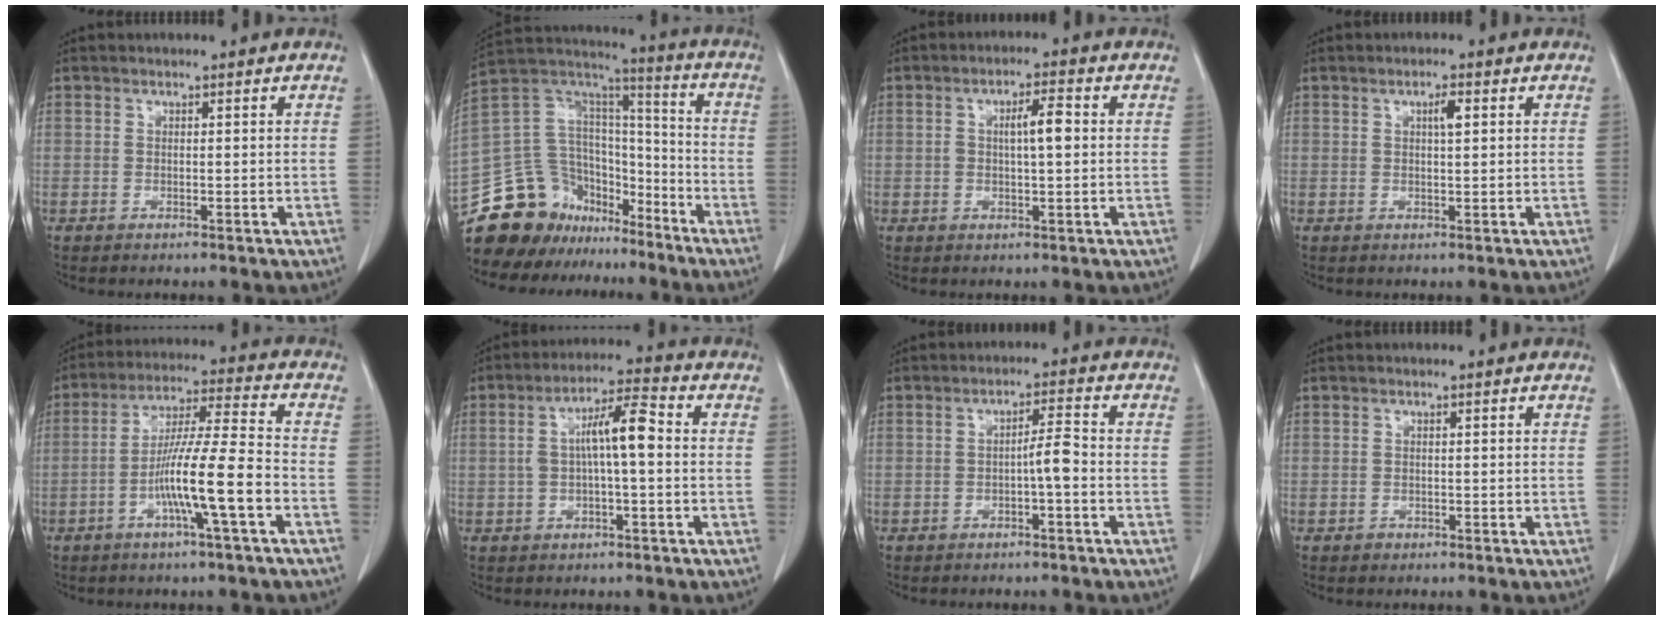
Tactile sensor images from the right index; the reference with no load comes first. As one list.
[{"total": 20.3, "force": [-16.1, 11.2, 5.4], "torque": [-0.118, 0.075, -0.265]}, {"total": 4.7, "force": [0.5, 0.9, 4.5], "torque": [-0.078, 0.008, 0.006]}, {"total": 2.0, "force": [0.7, 0.3, 1.8], "torque": [-0.032, 0.001, 0.011]}, {"total": 11.5, "force": [-4.0, -0.5, 10.7], "torque": [-0.197, 0.004, -0.075]}, {"total": 7.8, "force": [0.3, 1.6, 7.6], "torque": [-0.141, 0.027, 0.002]}, {"total": 3.3, "force": [-1.0, 0.2, 3.2], "torque": [-0.049, 0.005, -0.017]}, {"total": 0.8, "force": [-0.5, 0.7, 0.0], "torque": [-0.001, 0.003, -0.008]}]